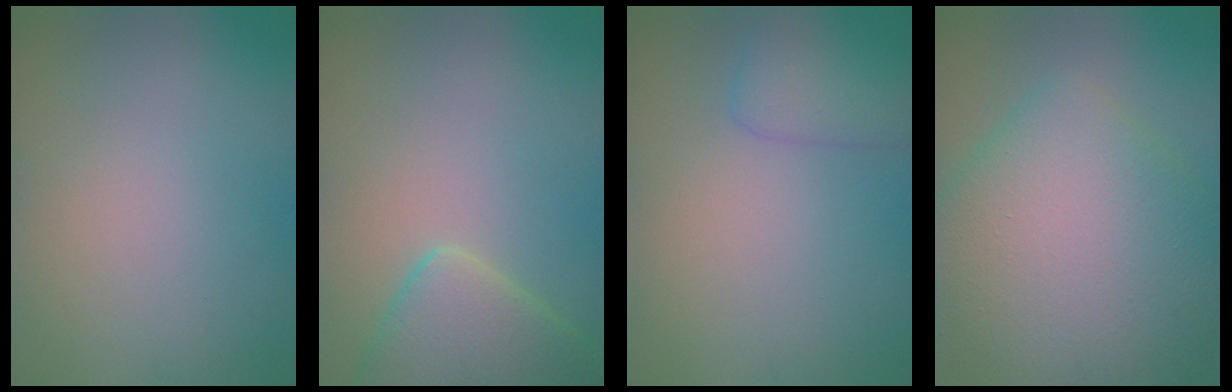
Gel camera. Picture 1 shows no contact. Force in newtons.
{"total": 5.0, "press": 4.9, "slide": 0.5}
{"total": 2.2, "press": 2.2, "slide": 0.2}
{"total": 10.2, "press": 10.2, "slide": 0.4}